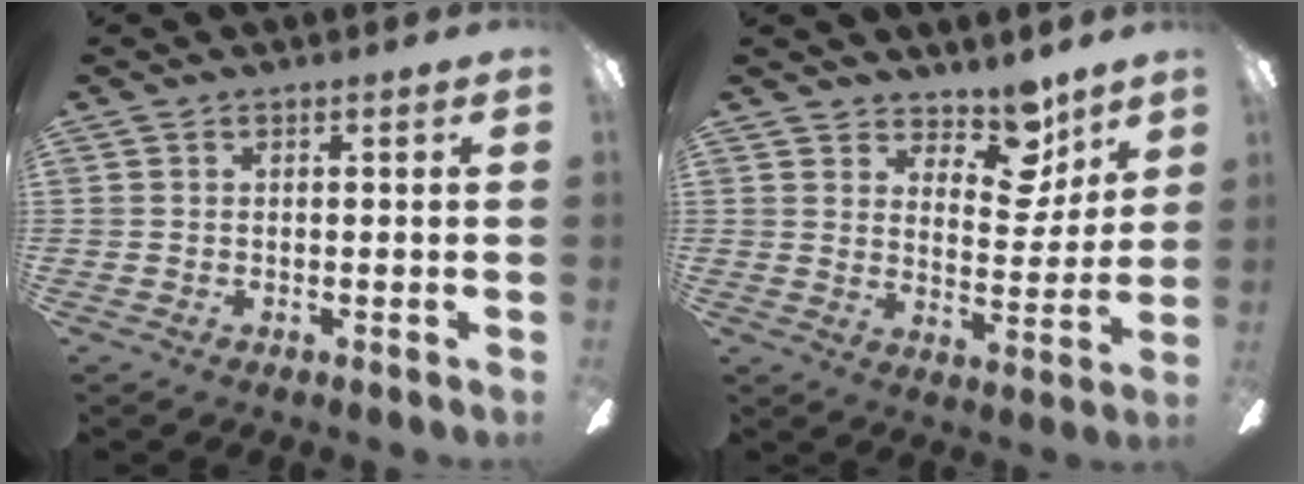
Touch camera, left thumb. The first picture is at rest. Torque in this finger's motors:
{"motor_torque": [0.21, 0.24, -0.37, -0.02, 0.00]}